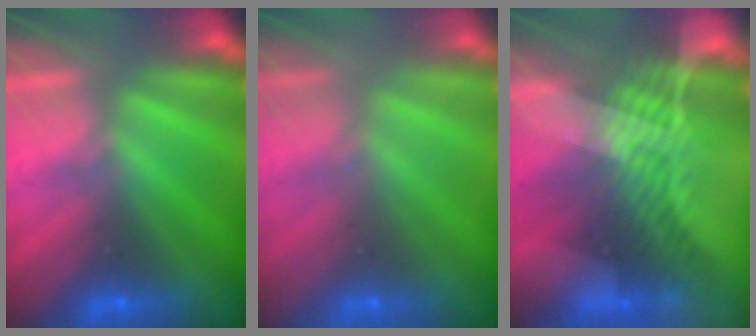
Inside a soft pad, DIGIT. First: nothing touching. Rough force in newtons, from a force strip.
{"total": 12.7}
{"total": 7.9}